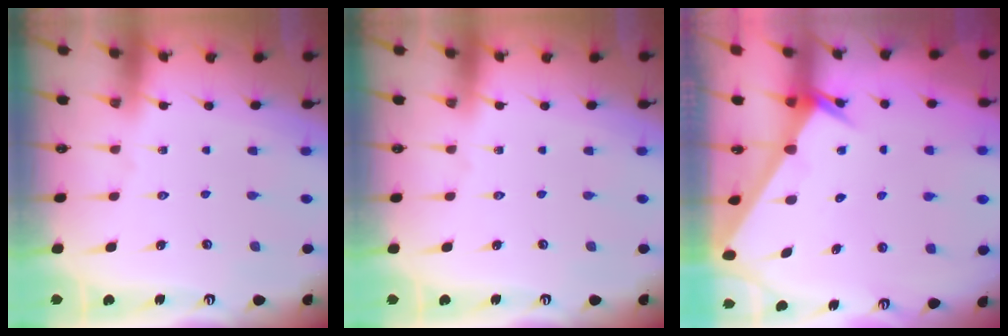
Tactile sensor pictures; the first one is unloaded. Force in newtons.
{"total": 0.0}
{"total": 2.5, "press": 2.5, "slide": 0.1}